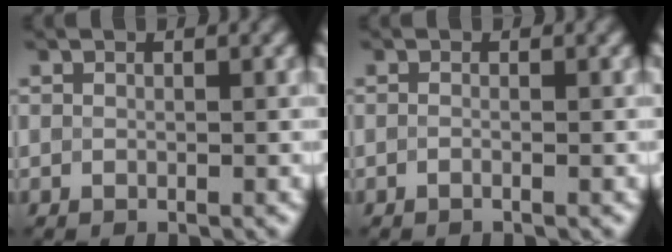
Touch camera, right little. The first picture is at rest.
{"total": 0.8, "force": [-0.2, 0.4, 0.7], "torque": [-0.010, -0.010, -0.013]}